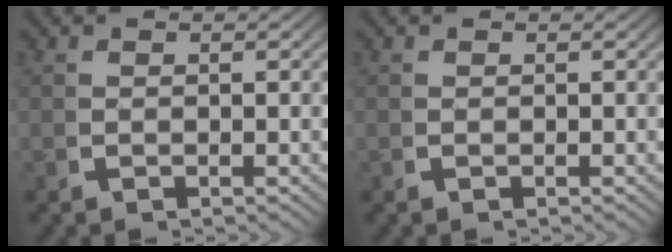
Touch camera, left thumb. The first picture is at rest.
{"total": 0.0}